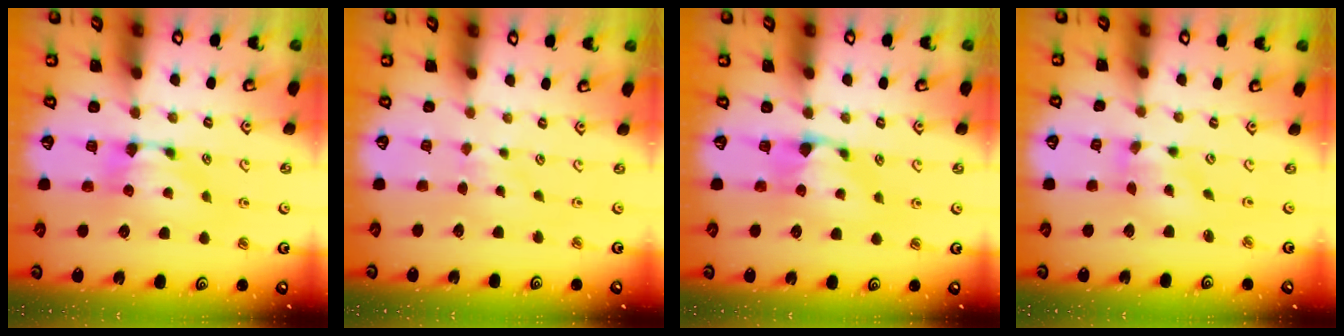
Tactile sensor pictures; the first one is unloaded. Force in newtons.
{"total": 2.9, "press": 2.8, "slide": 0.6}
{"total": 1.1, "press": 0.8, "slide": 0.7}
{"total": 1.3, "press": 0.1, "slide": 1.3}